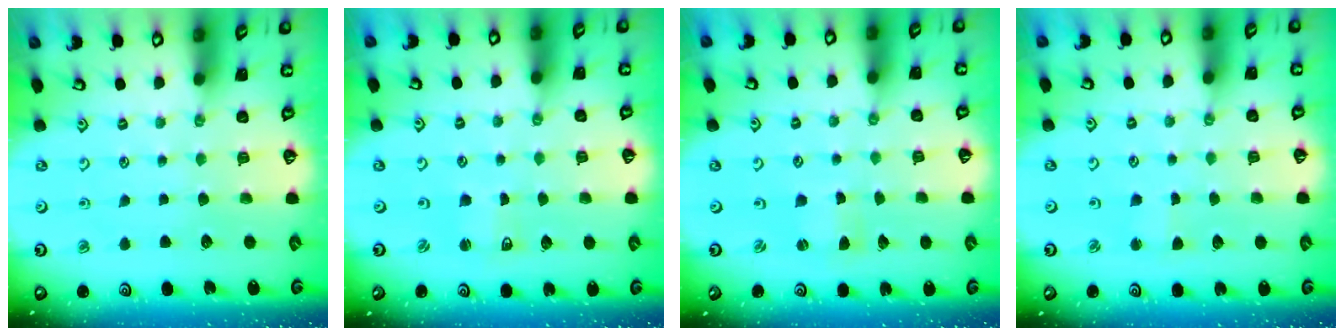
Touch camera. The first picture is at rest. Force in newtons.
{"total": 2.0, "press": 2.0, "slide": 0.3}
{"total": 0.0}
{"total": 1.8, "press": 1.8, "slide": 0.2}